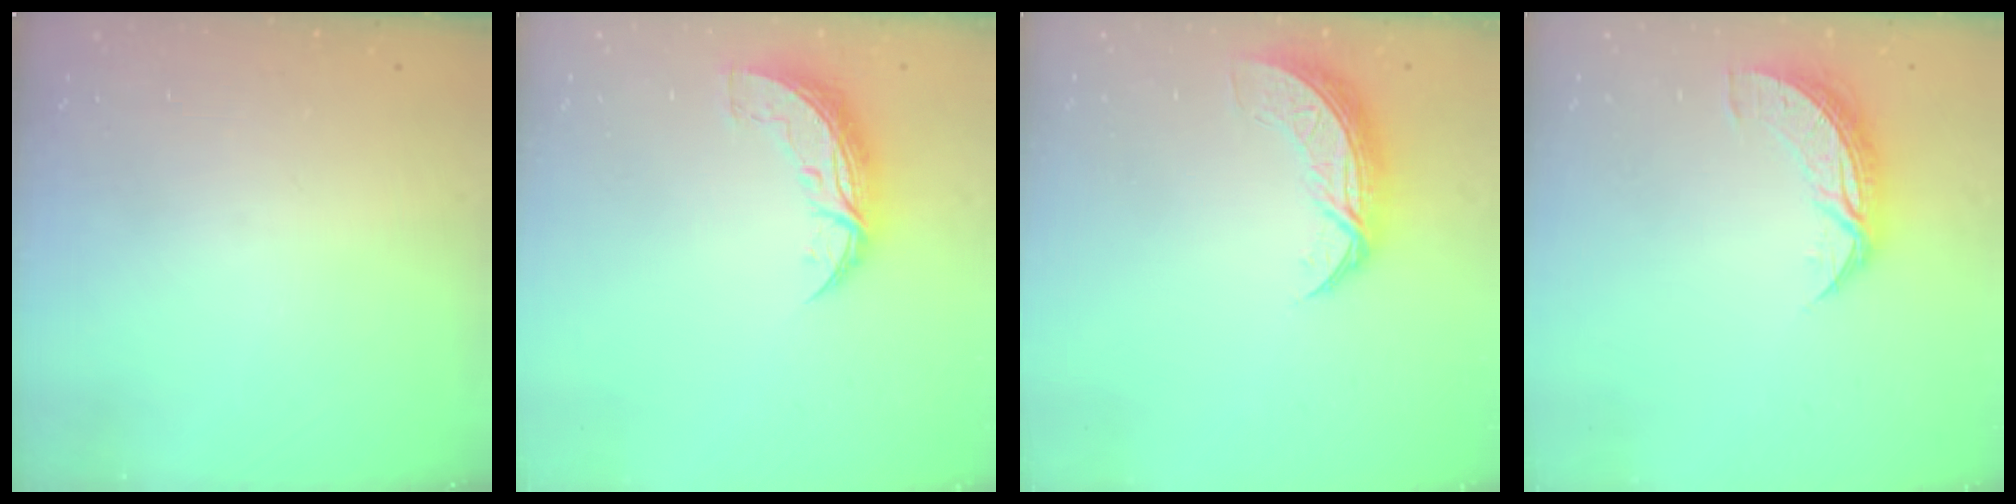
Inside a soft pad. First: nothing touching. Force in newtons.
{"total": 8.4, "press": 8.4, "slide": 0.3}
{"total": 8.2, "press": 8.2, "slide": 0.3}
{"total": 8.3, "press": 8.3, "slide": 0.5}